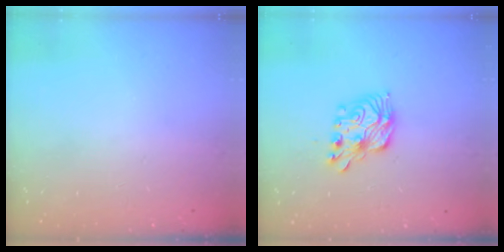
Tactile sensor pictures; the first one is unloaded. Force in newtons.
{"total": 11.5, "press": 11.4, "slide": 0.5}